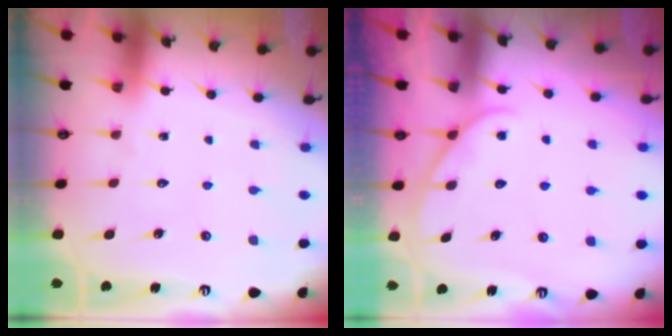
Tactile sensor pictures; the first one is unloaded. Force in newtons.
{"total": 2.7, "press": 2.7, "slide": 0.3}